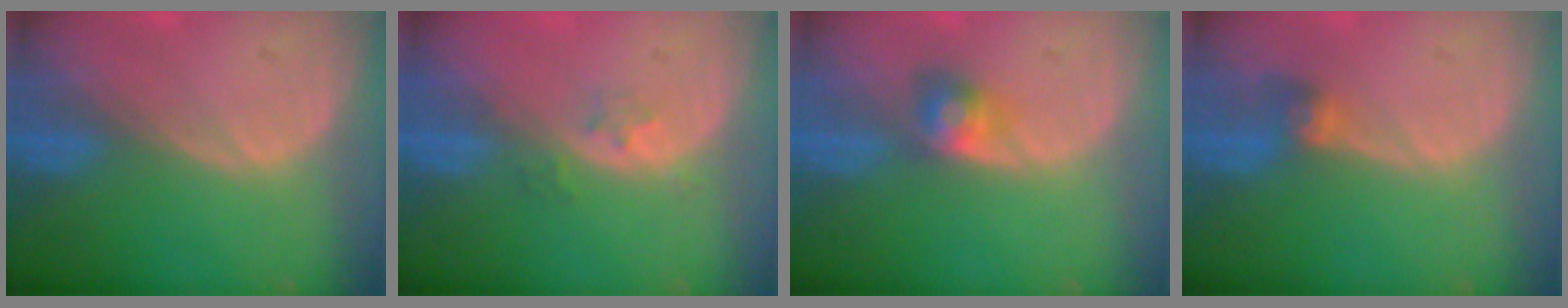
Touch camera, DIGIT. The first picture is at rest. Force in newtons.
{"total": 2.1, "press": 1.8, "slide": 1.2}
{"total": 3.1, "press": 3.1, "slide": 0.1}
{"total": 2.7, "press": 2.7, "slide": 0.3}